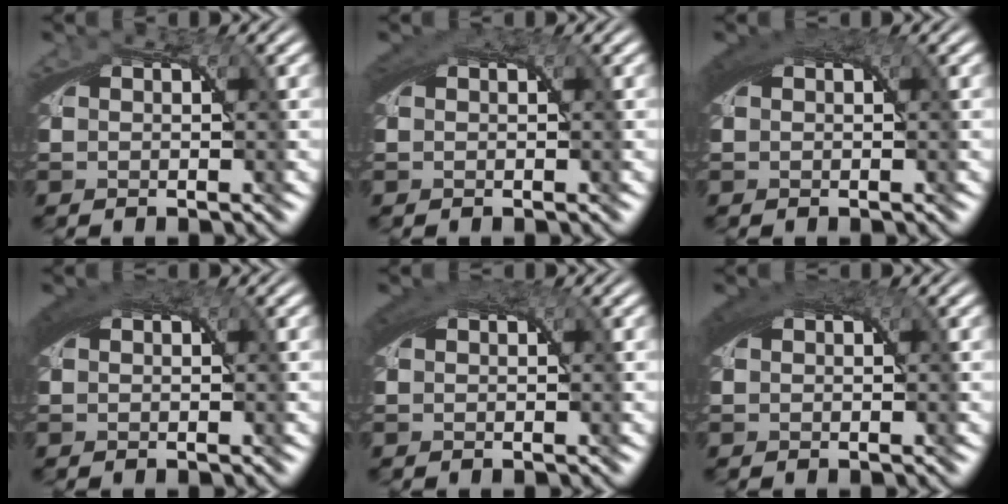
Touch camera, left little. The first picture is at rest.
{"total": 1.5, "force": [0.6, 0.9, 1.1], "torque": [-0.023, -0.002, 0.010]}
{"total": 2.6, "force": [0.9, 1.3, 2.1], "torque": [-0.042, -0.001, 0.016]}
{"total": 2.5, "force": [0.9, 1.3, 2.0], "torque": [-0.040, -0.002, 0.015]}
{"total": 2.1, "force": [0.8, 1.1, 1.6], "torque": [-0.033, -0.001, 0.014]}
{"total": 2.6, "force": [0.9, 1.3, 2.1], "torque": [-0.042, -0.003, 0.016]}